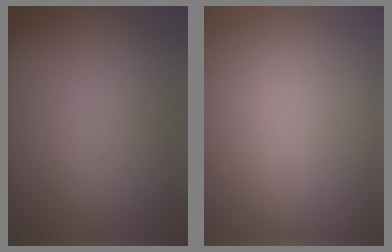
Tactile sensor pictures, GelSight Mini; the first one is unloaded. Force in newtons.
{"total": 0.0}